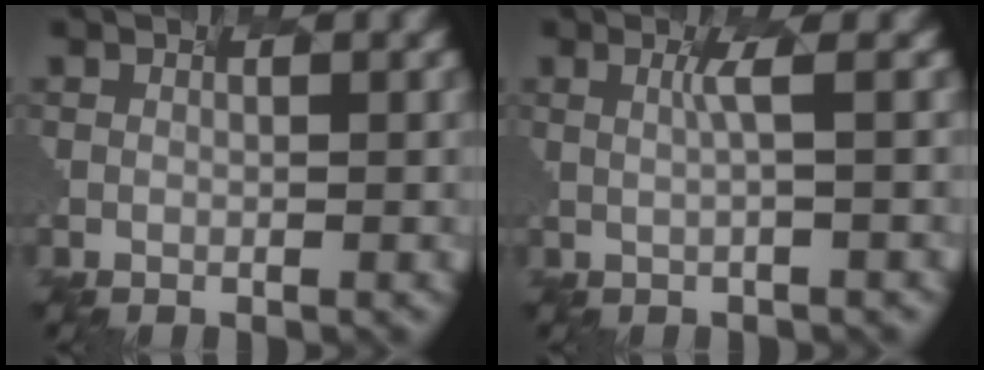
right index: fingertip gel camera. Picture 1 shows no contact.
{"total": 1.5, "force": [-1.0, -0.9, 0.8], "torque": [-0.034, -0.001, 0.017]}